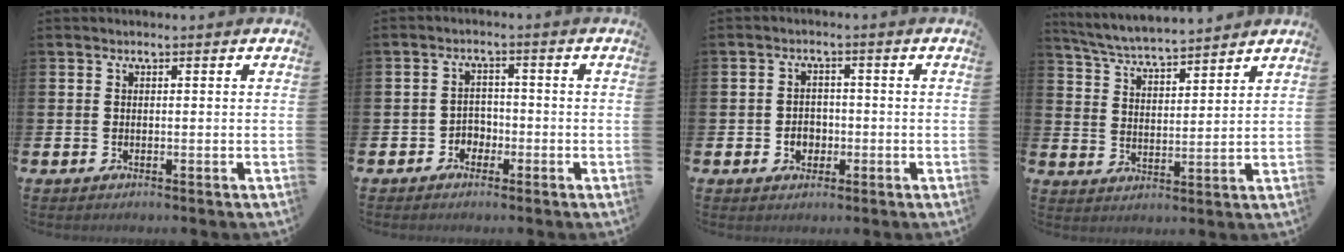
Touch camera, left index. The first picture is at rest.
{"total": 2.5, "force": [-1.7, 1.9, 0.4], "torque": [-0.015, 0.007, -0.040]}
{"total": 2.6, "force": [-0.8, 2.3, 1.0], "torque": [-0.009, -0.002, -0.024]}
{"total": 5.6, "force": [5.5, 0.3, 0.9], "torque": [-0.042, -0.033, 0.096]}